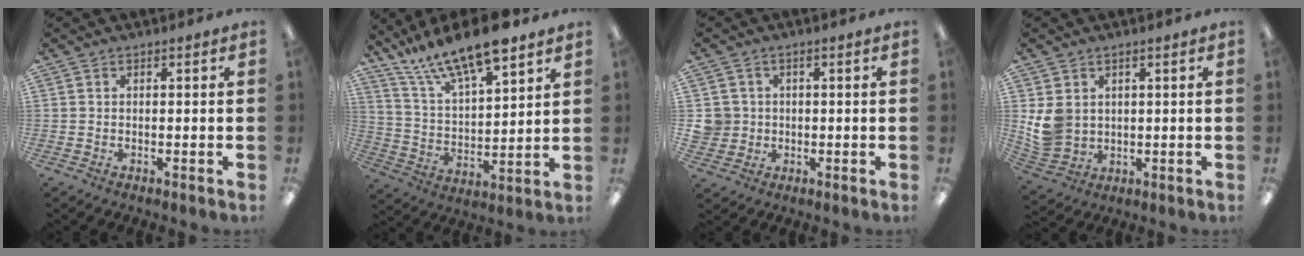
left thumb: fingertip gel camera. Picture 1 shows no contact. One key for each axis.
{"total": 15.9, "fx": 13.2, "fy": 4.4, "fz": 7.8, "tx": -0.156, "ty": -0.083, "tz": 0.231}
{"total": 4.6, "fx": 0.1, "fy": 4.6, "fz": 0.3, "tx": -0.016, "ty": 0.006, "tz": 0.003}
{"total": 7.0, "fx": 1.7, "fy": 6.0, "fz": 3.1, "tx": -0.078, "ty": -0.002, "tz": 0.038}